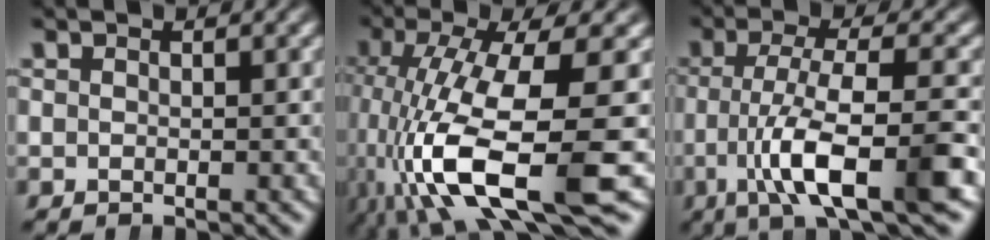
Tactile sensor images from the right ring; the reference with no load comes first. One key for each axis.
{"total": 11.8, "fx": -2.2, "fy": 5.2, "fz": 10.4, "tx": -0.216, "ty": -0.036, "tz": -0.006}
{"total": 8.9, "fx": -2.2, "fy": 2.5, "fz": 8.3, "tx": -0.136, "ty": -0.015, "tz": -0.025}